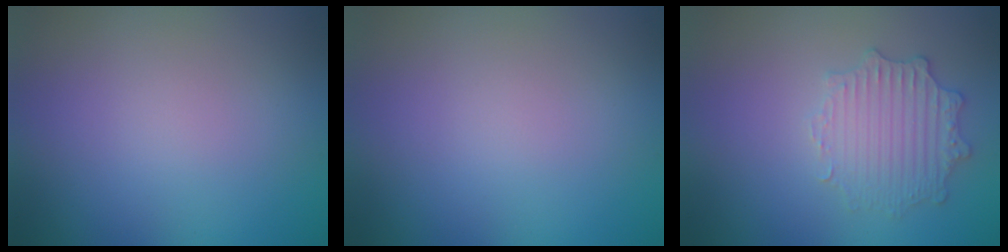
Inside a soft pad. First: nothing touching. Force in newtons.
{"total": 0.0}
{"total": 2.9, "press": 2.9, "slide": 0.1}